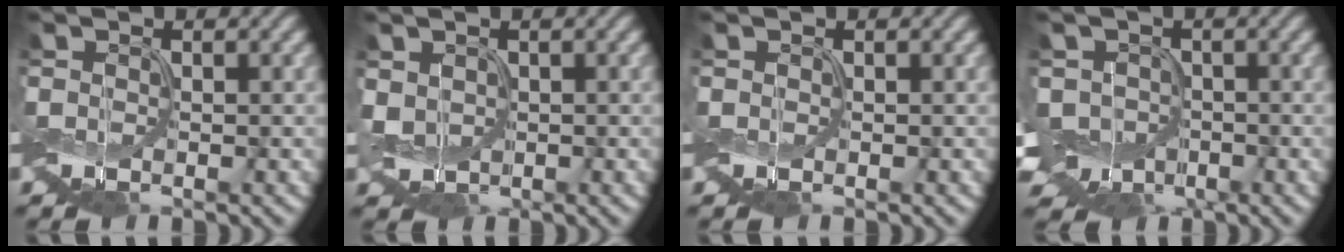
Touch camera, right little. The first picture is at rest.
{"total": 2.4, "force": [-0.3, 2.0, 1.4], "torque": [-0.038, 0.001, -0.007]}
{"total": 0.0}
{"total": 5.7, "force": [-1.6, 4.4, 3.3], "torque": [-0.064, -0.010, -0.041]}